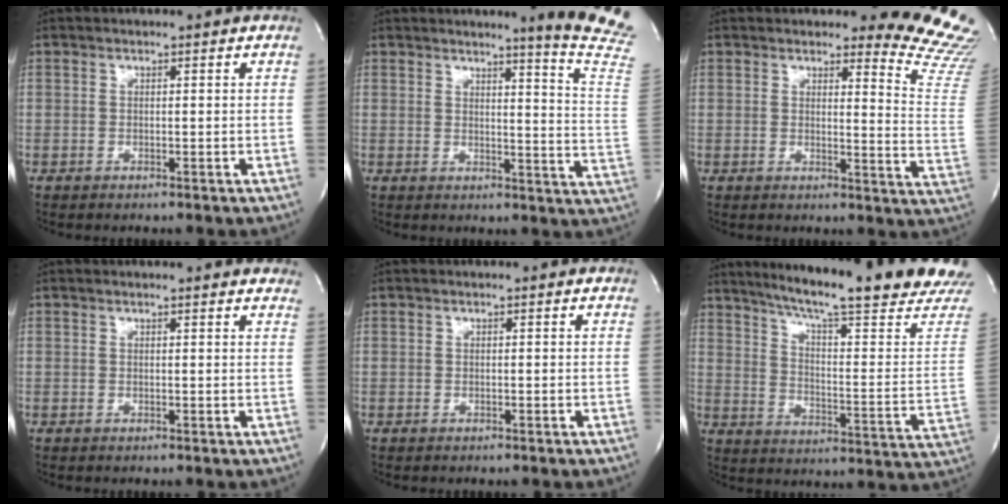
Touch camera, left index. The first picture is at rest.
{"total": 11.7, "force": [10.2, -2.6, 5.1], "torque": [-0.065, -0.108, 0.101]}
{"total": 12.1, "force": [12.0, 0.1, 1.1], "torque": [0.015, -0.153, 0.097]}
{"total": 4.6, "force": [4.3, 0.8, 1.2], "torque": [-0.014, 0.000, 0.030]}
{"total": 0.0}
{"total": 24.1, "force": [20.2, -0.3, 13.1], "torque": [-0.201, -0.060, 0.268]}